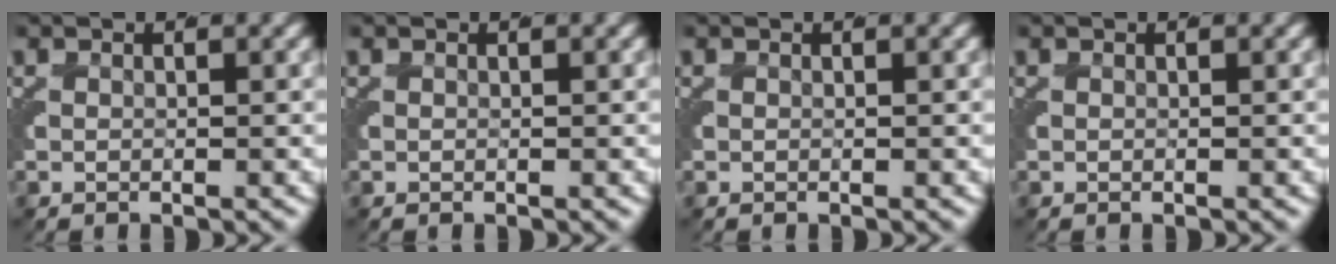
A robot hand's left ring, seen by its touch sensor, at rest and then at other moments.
{"total": 0.0}
{"total": 0.0}
{"total": 0.0}